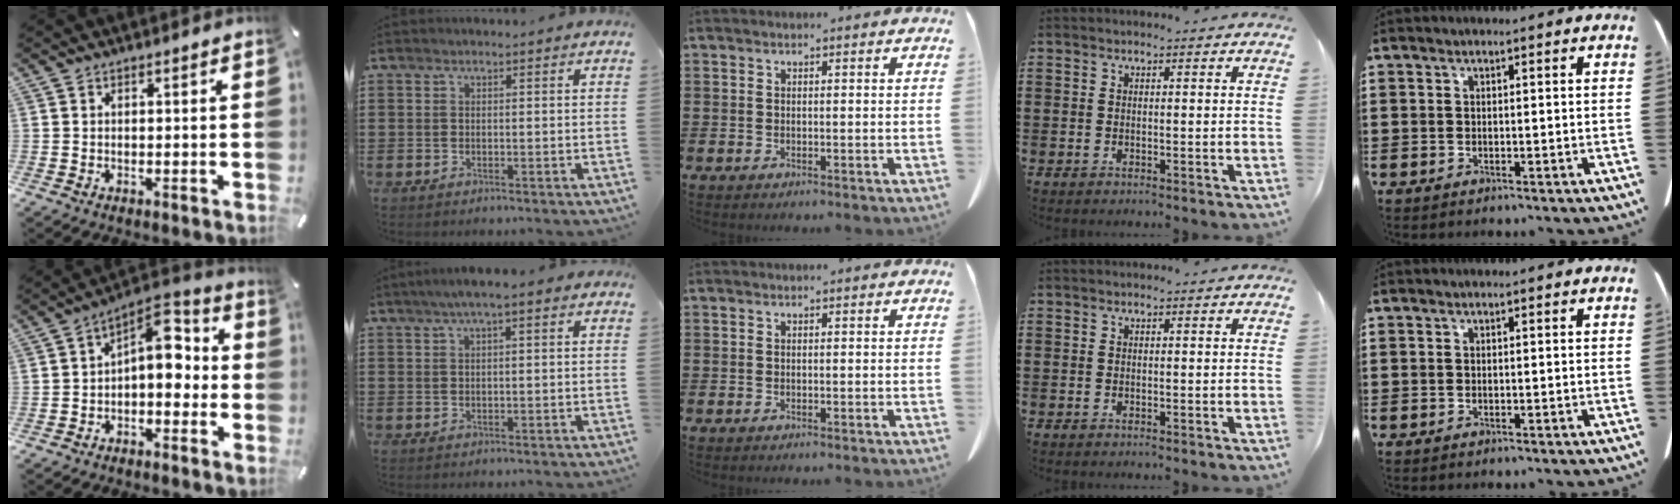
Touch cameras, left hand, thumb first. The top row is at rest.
{"thumb": {"total": 9.1, "force": [1.1, 5.4, 7.2], "torque": [-0.087, -0.021, 0.010]}, "index": {"total": 2.0, "force": [0.0, 0.4, 1.9], "torque": [-0.034, 0.004, -0.003]}}